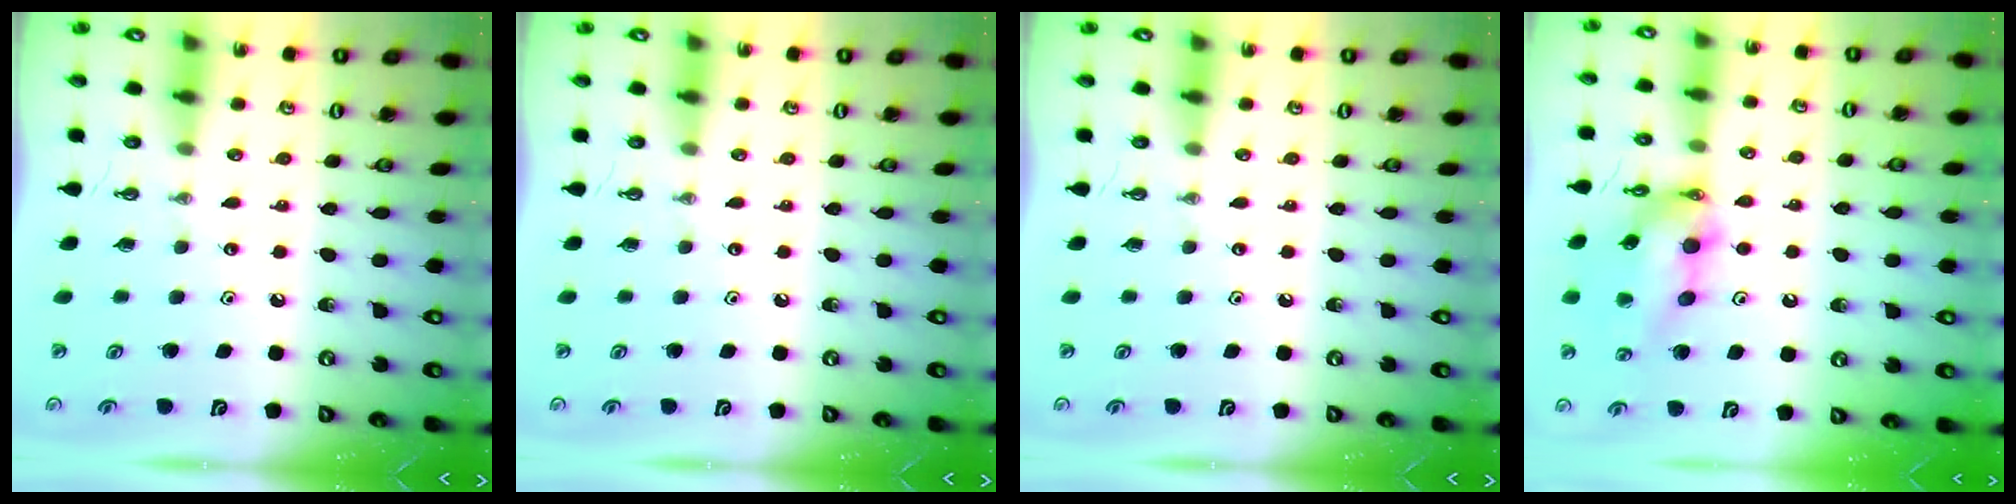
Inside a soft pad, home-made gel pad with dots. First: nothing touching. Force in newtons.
{"total": 0.0}
{"total": 0.0}
{"total": 15.7, "press": 15.6, "slide": 2.0}